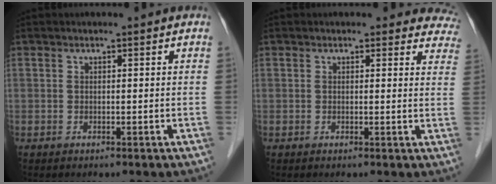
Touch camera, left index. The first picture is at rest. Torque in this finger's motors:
{"motor_torque": [1.16, -0.99, 0.22, 0.00]}